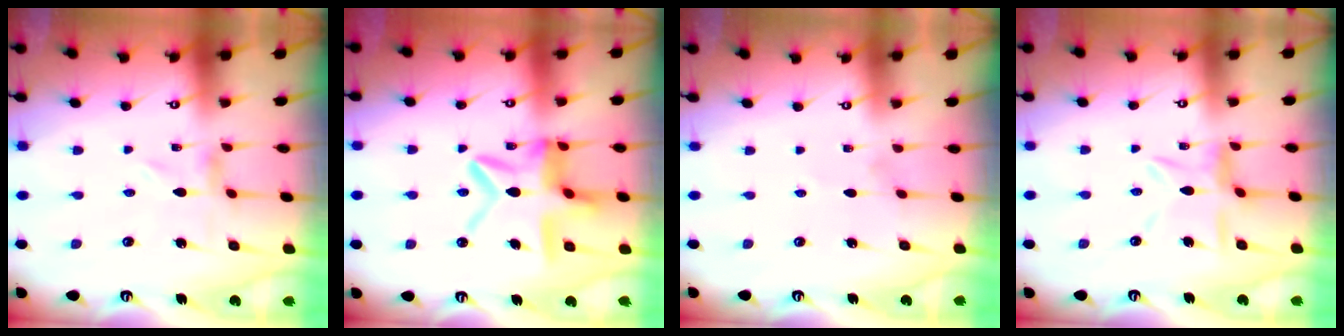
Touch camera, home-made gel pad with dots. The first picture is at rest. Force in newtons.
{"total": 14.3, "press": 14.2, "slide": 1.4}
{"total": 0.0}
{"total": 8.3, "press": 8.2, "slide": 0.6}